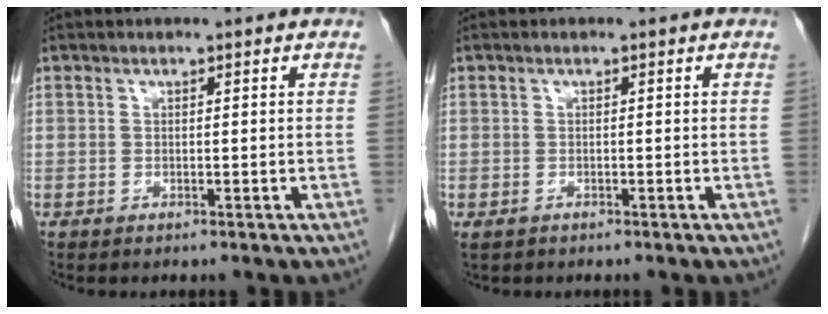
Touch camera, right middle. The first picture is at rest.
{"total": 0.9, "force": [-0.6, 0.7, 0.4], "torque": [-0.012, 0.000, -0.004]}